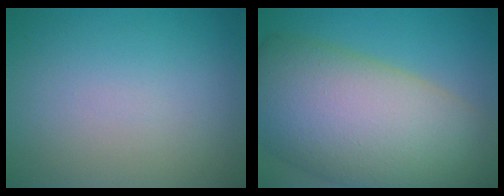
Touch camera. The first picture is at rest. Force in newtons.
{"total": 17.3, "press": 17.3, "slide": 1.2}